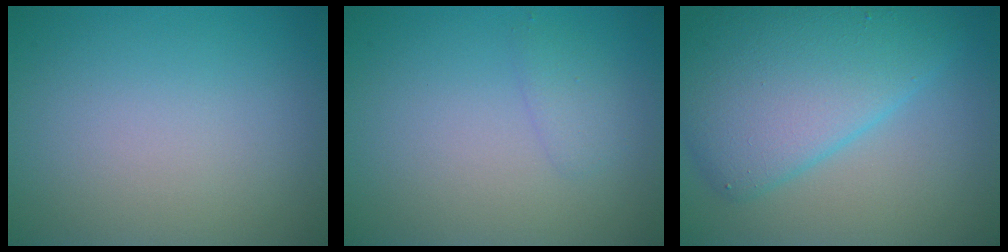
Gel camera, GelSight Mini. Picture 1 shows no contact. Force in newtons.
{"total": 1.2, "press": 1.2, "slide": 0.1}
{"total": 8.1, "press": 8.1, "slide": 0.2}